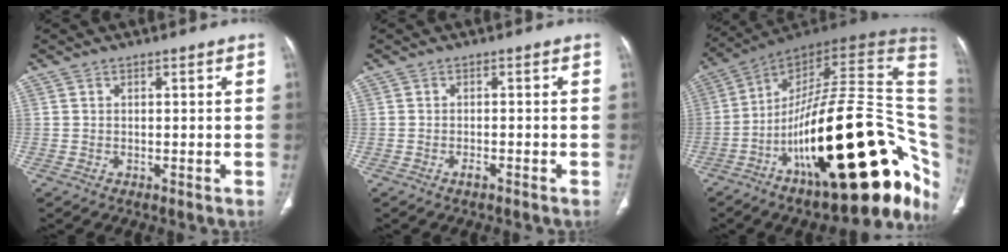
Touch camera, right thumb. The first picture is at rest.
{"total": 1.2, "force": [-0.9, 0.2, 0.9], "torque": [-0.020, 0.004, -0.015]}
{"total": 37.5, "force": [-9.2, 13.1, 33.9], "torque": [-0.403, 0.078, -0.137]}